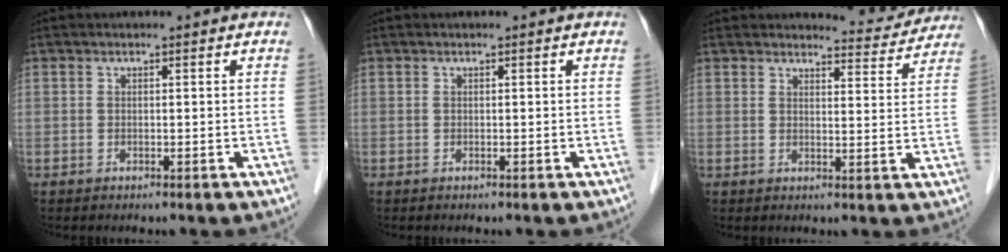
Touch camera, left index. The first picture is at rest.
{"total": 0.0}
{"total": 6.0, "force": [5.9, 0.9, -0.4], "torque": [0.008, -0.017, 0.061]}